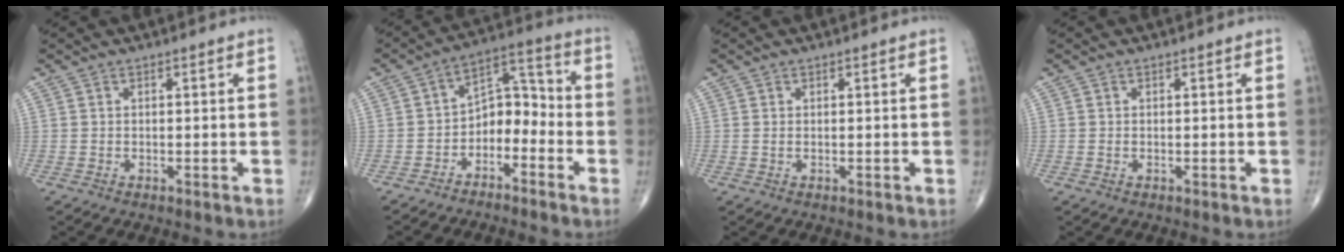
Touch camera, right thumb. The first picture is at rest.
{"total": 8.6, "force": [-4.0, 5.7, 5.1], "torque": [-0.051, 0.070, -0.080]}
{"total": 0.0}
{"total": 0.5, "force": [-0.1, 0.3, 0.4], "torque": [-0.010, 0.002, -0.001]}